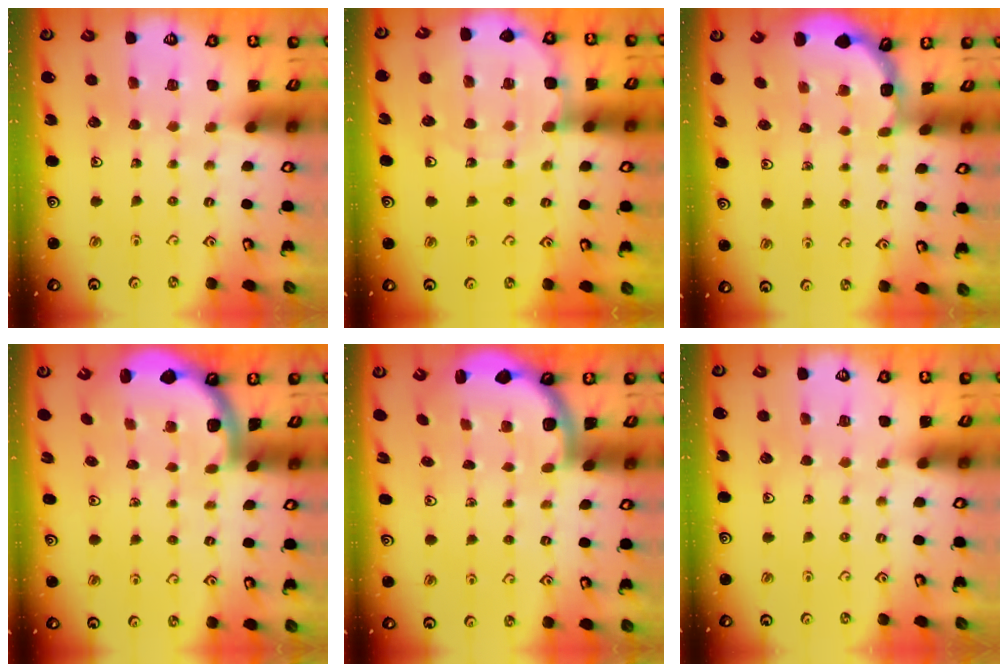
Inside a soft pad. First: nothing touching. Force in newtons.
{"total": 10.5, "press": 10.2, "slide": 2.5}
{"total": 1.9, "press": 1.9, "slide": 0.1}
{"total": 1.8, "press": 1.8, "slide": 0.1}
{"total": 2.5, "press": 2.4, "slide": 0.7}
{"total": 0.0}